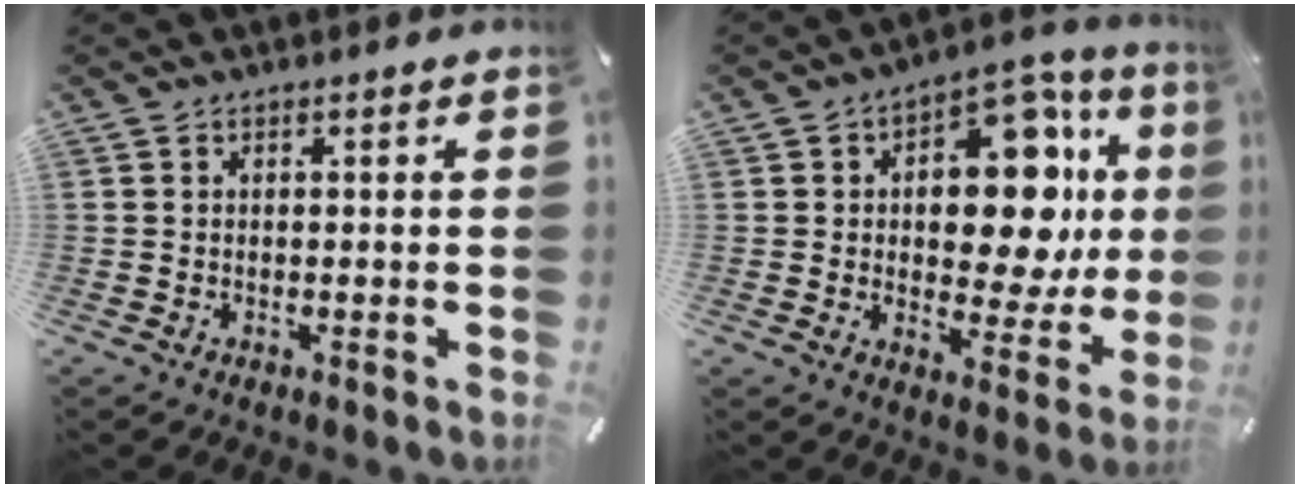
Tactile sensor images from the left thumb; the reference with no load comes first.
{"total": 18.8, "force": [4.5, 10.9, 14.6], "torque": [-0.182, -0.032, 0.072]}